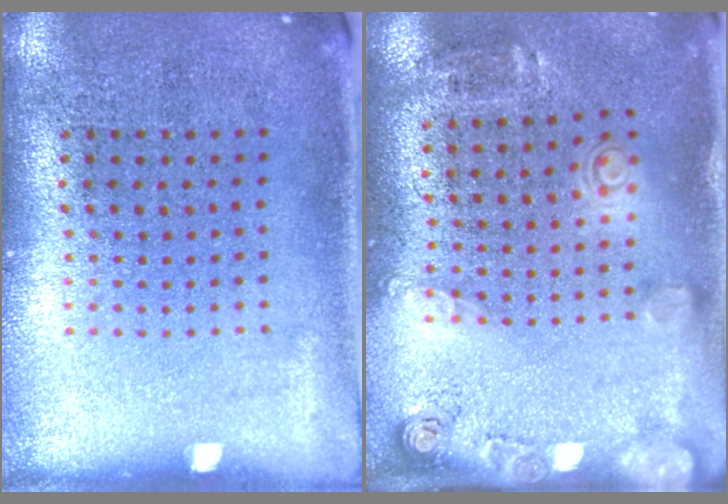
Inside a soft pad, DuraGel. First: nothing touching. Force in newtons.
{"total": 2.0, "press": 1.2, "slide": 1.5}